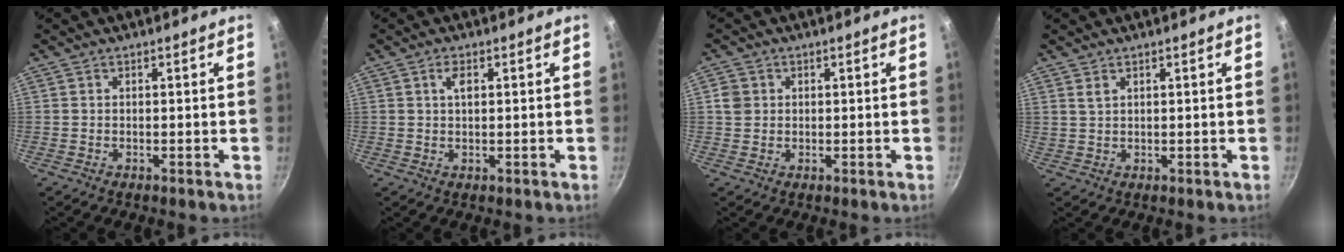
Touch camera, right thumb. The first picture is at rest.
{"total": 2.4, "force": [0.7, 1.0, 2.0], "torque": [-0.034, 0.000, 0.014]}
{"total": 3.1, "force": [0.5, 2.8, 1.1], "torque": [-0.009, 0.007, 0.008]}
{"total": 1.6, "force": [1.0, 0.6, 1.1], "torque": [-0.020, -0.001, 0.022]}